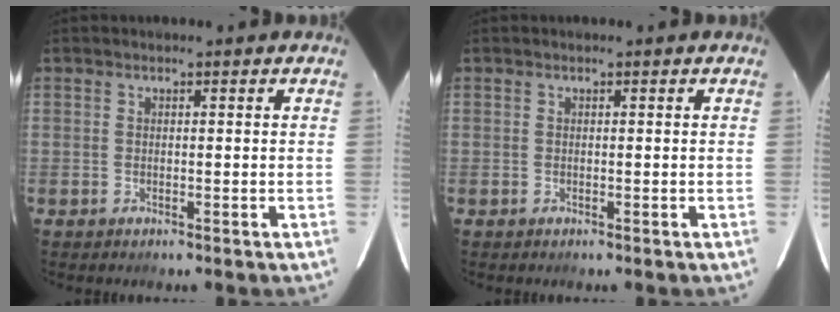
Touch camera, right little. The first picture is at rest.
{"total": 0.0}